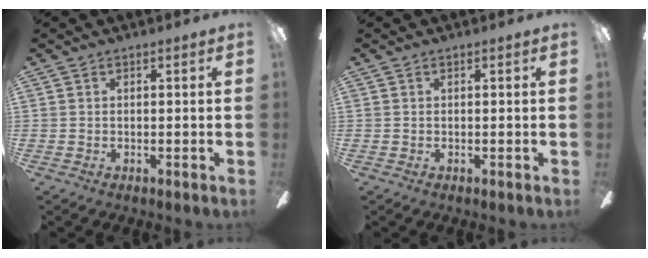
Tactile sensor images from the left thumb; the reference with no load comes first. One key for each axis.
{"total": 0.0}